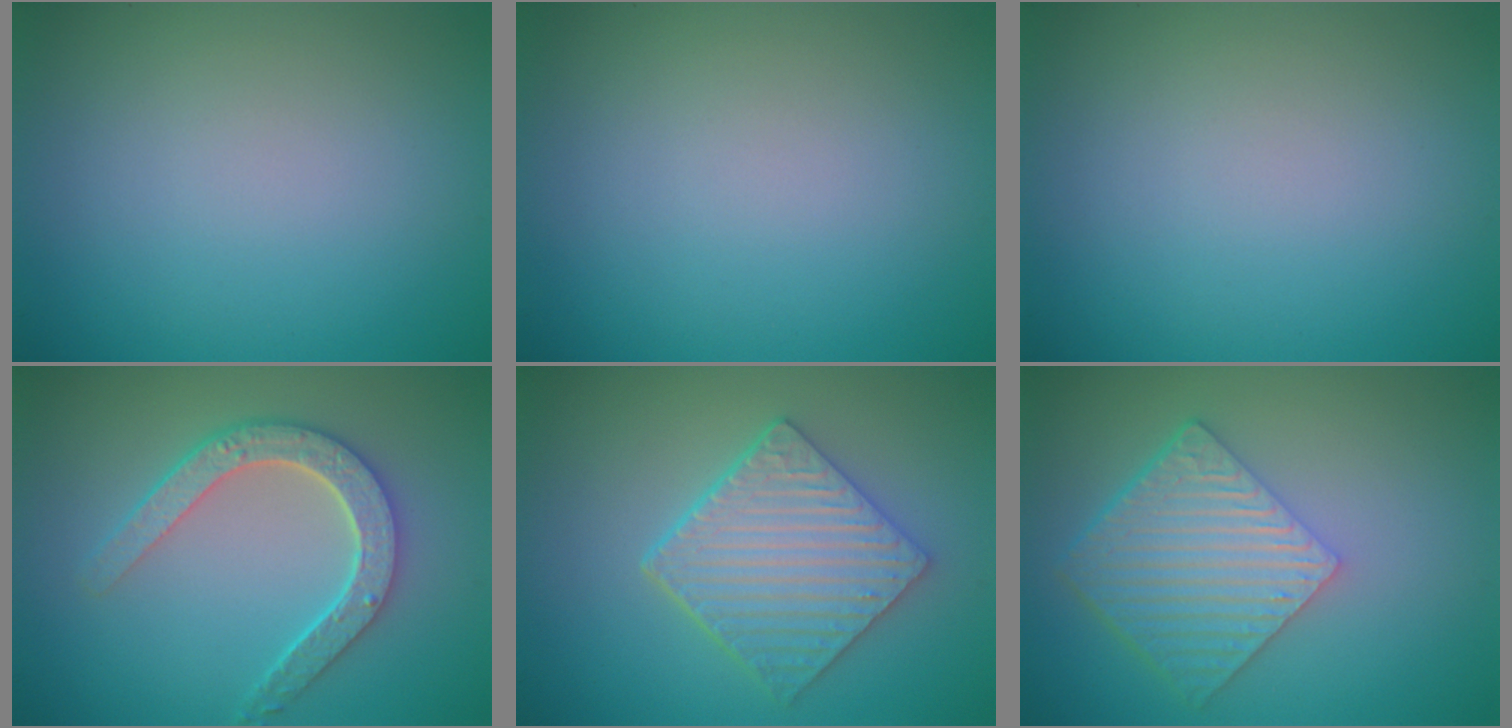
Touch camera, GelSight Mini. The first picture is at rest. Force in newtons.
{"total": 0.0}
{"total": 0.0}
{"total": 4.6, "press": 3.7, "slide": 2.7}
{"total": 5.4, "press": 4.5, "slide": 3.1}
{"total": 6.5, "press": 4.6, "slide": 4.6}